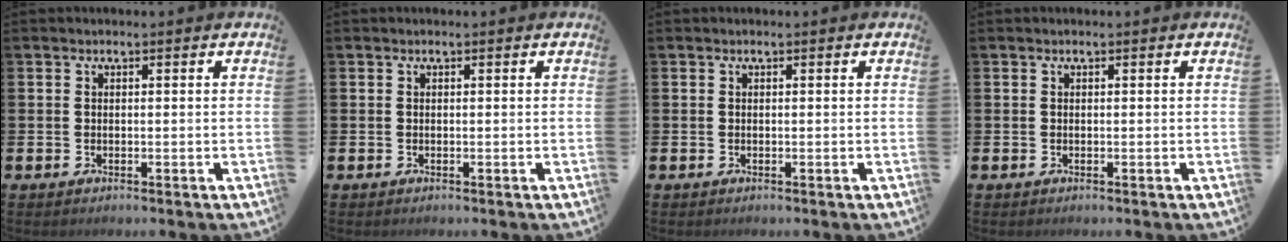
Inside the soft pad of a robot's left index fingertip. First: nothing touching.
{"total": 0.0}
{"total": 0.0}
{"total": 0.0}